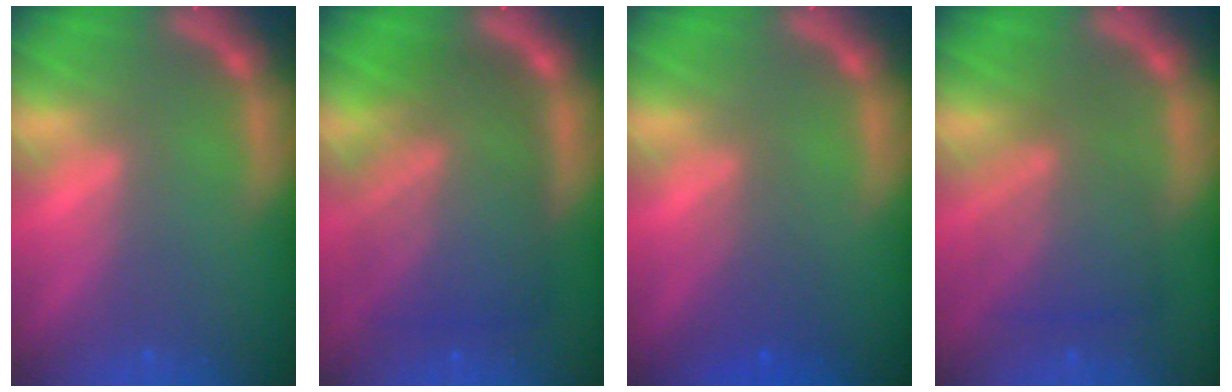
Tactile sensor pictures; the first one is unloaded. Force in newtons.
{"total": 10.0}
{"total": 2.5}
{"total": 6.0}